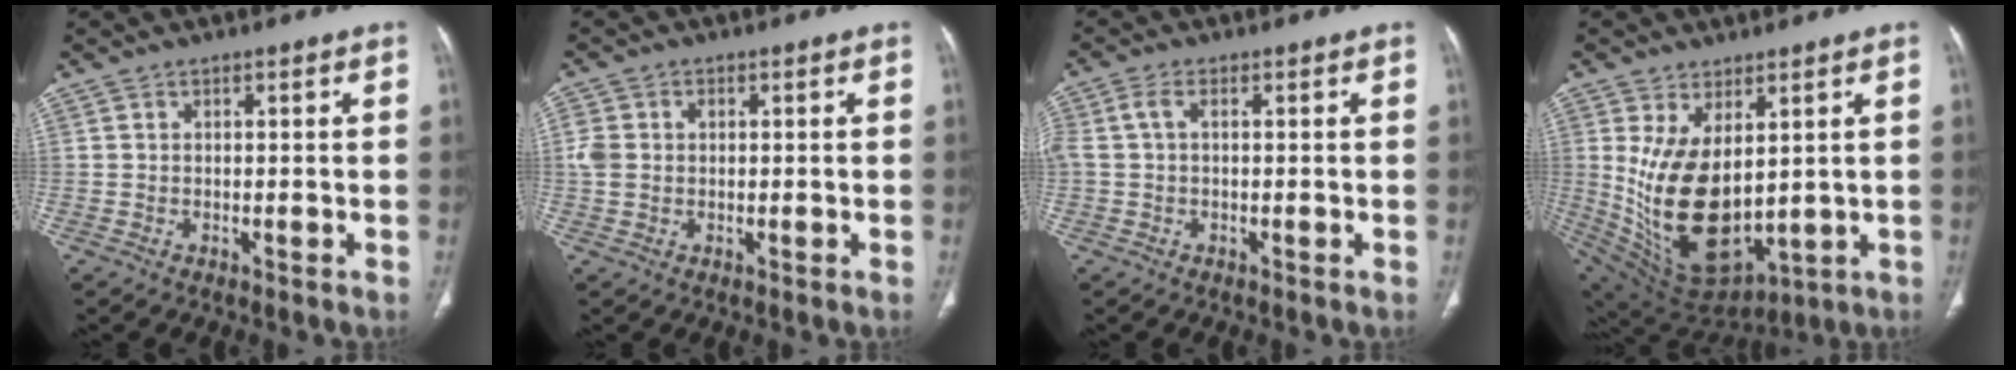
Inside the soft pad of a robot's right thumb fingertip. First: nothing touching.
{"total": 4.2, "force": [0.4, 3.3, 2.5], "torque": [-0.062, 0.014, 0.011]}
{"total": 3.4, "force": [0.7, 1.7, 2.9], "torque": [-0.089, 0.016, 0.014]}
{"total": 17.4, "force": [2.3, 9.6, 14.3], "torque": [-0.256, -0.031, 0.081]}